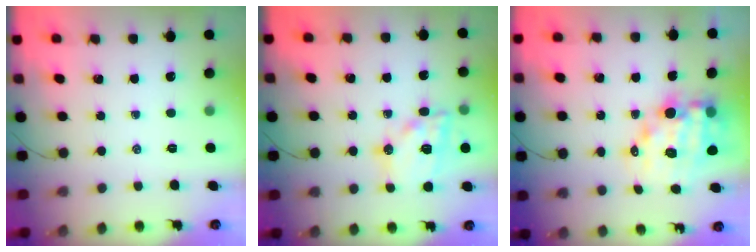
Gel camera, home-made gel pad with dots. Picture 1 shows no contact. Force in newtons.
{"total": 16.6, "press": 16.4, "slide": 2.7}
{"total": 12.9, "press": 12.5, "slide": 3.3}